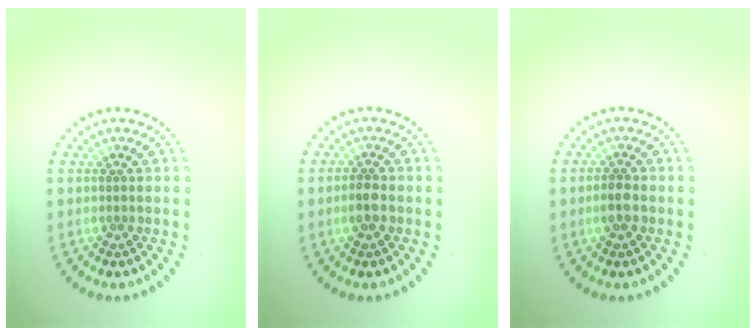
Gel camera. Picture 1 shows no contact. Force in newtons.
{"total": 1.7, "press": 1.7, "slide": 0.4}
{"total": 1.7, "press": 1.7, "slide": 0.4}